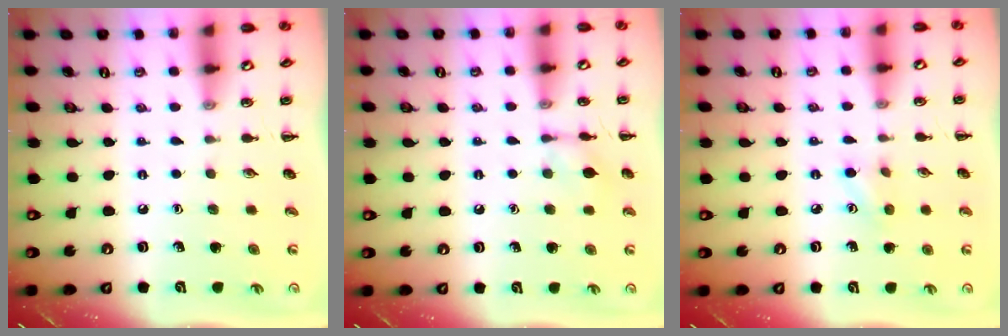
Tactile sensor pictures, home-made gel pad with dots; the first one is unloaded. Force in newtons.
{"total": 6.2, "press": 6.1, "slide": 1.1}
{"total": 4.3, "press": 4.1, "slide": 1.2}